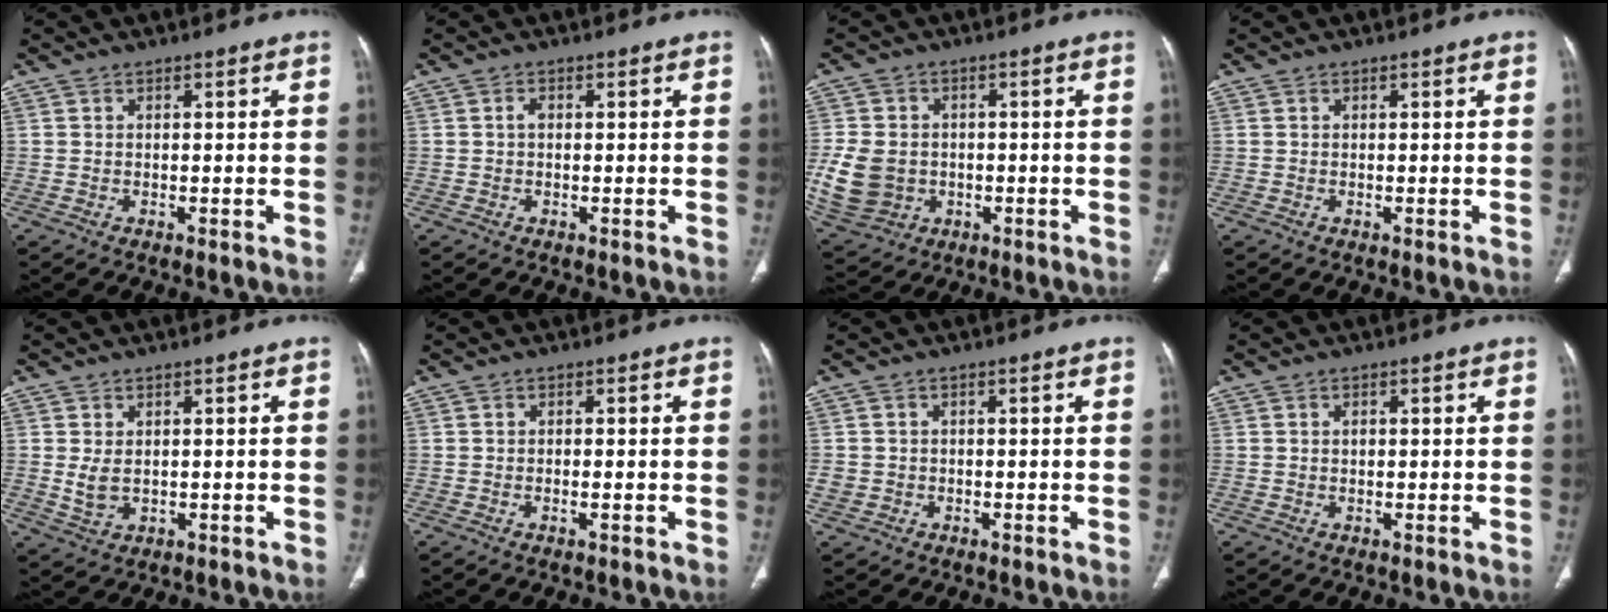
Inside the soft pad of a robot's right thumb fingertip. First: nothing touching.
{"total": 1.0, "force": [0.0, 0.7, 0.8], "torque": [-0.012, 0.002, -0.003]}
{"total": 11.0, "force": [-1.4, 9.2, 6.0], "torque": [-0.117, 0.005, -0.010]}
{"total": 0.0}
{"total": 3.2, "force": [0.3, 2.1, 2.4], "torque": [-0.043, -0.006, 0.014]}
{"total": 0.9, "force": [-0.3, 0.2, 0.8], "torque": [-0.016, 0.002, -0.006]}
{"total": 2.2, "force": [-0.4, 2.1, 0.6], "torque": [-0.003, 0.007, -0.005]}
{"total": 1.0, "force": [0.2, 0.7, 0.7], "torque": [-0.008, 0.001, 0.002]}